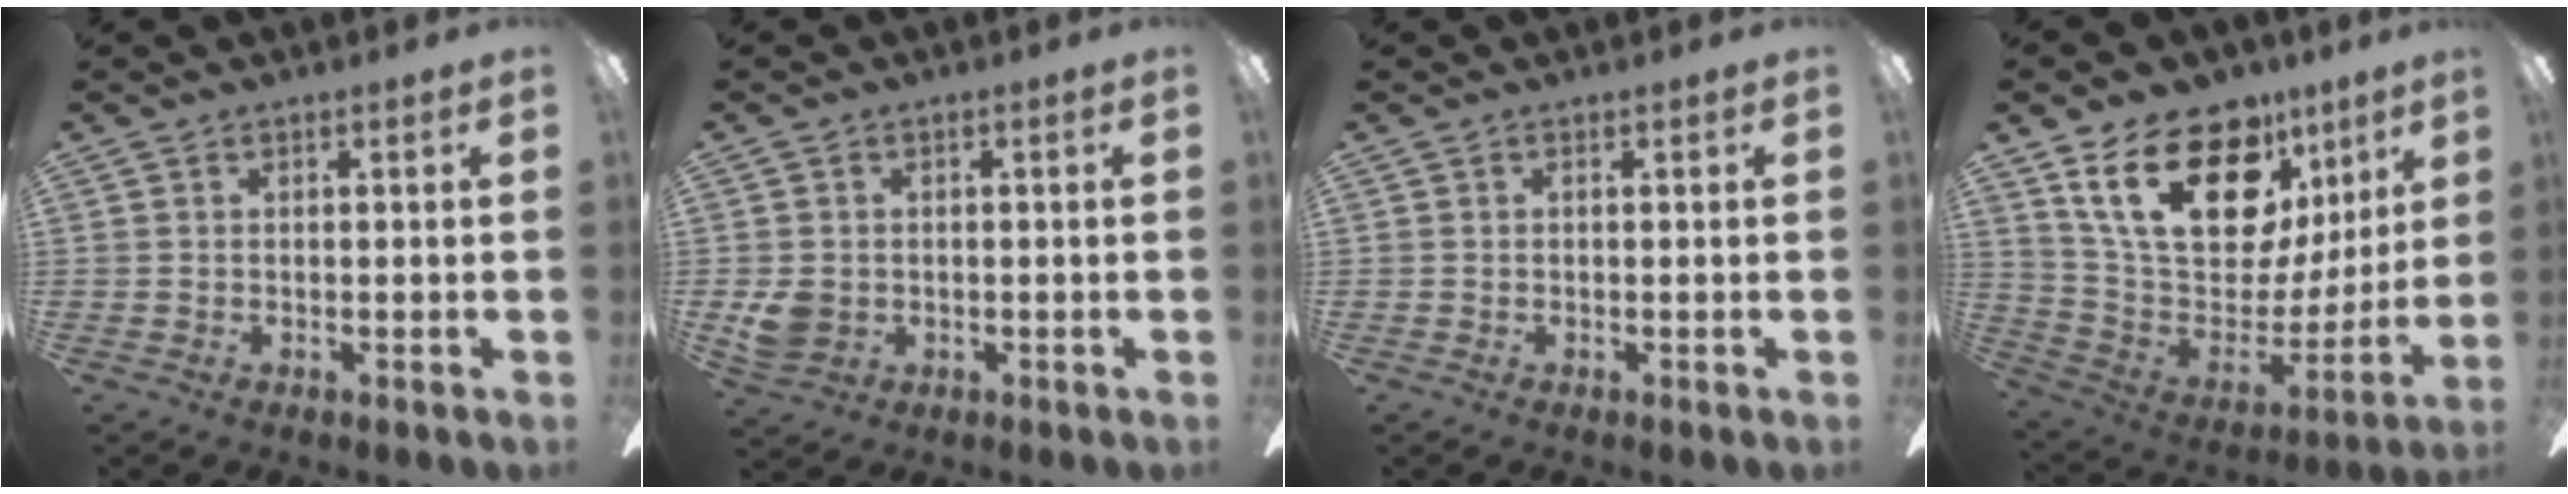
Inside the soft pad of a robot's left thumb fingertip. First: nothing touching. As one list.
[{"total": 4.6, "force": [-0.1, 4.0, 2.3], "torque": [-0.040, 0.005, 0.001]}, {"total": 0.0}, {"total": 25.0, "force": [14.4, 14.0, 14.9], "torque": [-0.257, -0.080, 0.265]}]